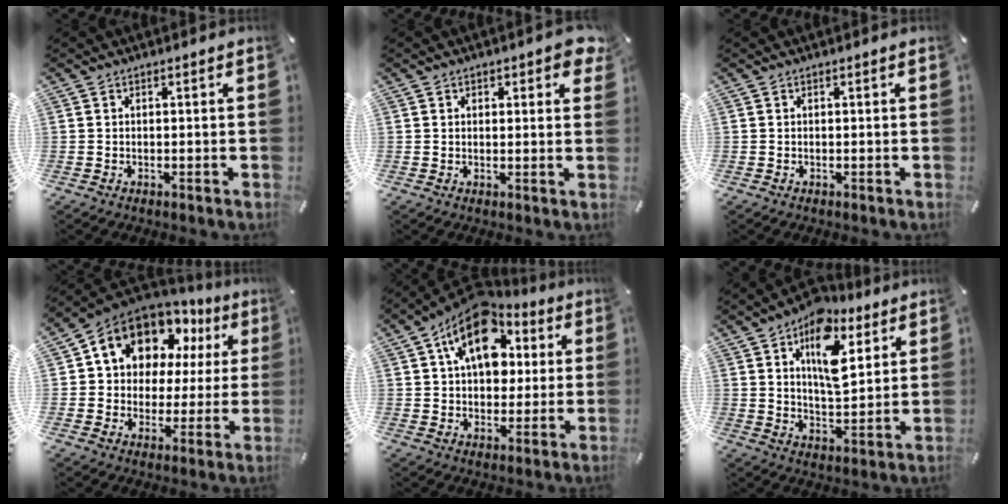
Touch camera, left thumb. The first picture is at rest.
{"total": 2.5, "force": [1.4, 1.4, 1.6], "torque": [-0.010, -0.004, 0.018]}
{"total": 0.0}
{"total": 13.2, "force": [7.1, 10.1, 4.7], "torque": [-0.098, -0.045, 0.135]}
{"total": 16.0, "force": [6.5, 10.8, 10.0], "torque": [-0.173, -0.017, 0.117]}
{"total": 15.4, "force": [7.6, 8.5, 10.4], "torque": [-0.153, -0.025, 0.129]}